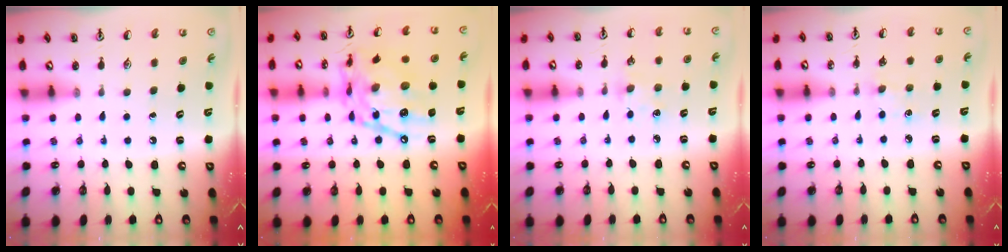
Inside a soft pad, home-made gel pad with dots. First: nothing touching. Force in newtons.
{"total": 18.0, "press": 17.9, "slide": 1.5}
{"total": 5.6, "press": 5.5, "slide": 0.6}
{"total": 2.8, "press": 2.7, "slide": 0.4}